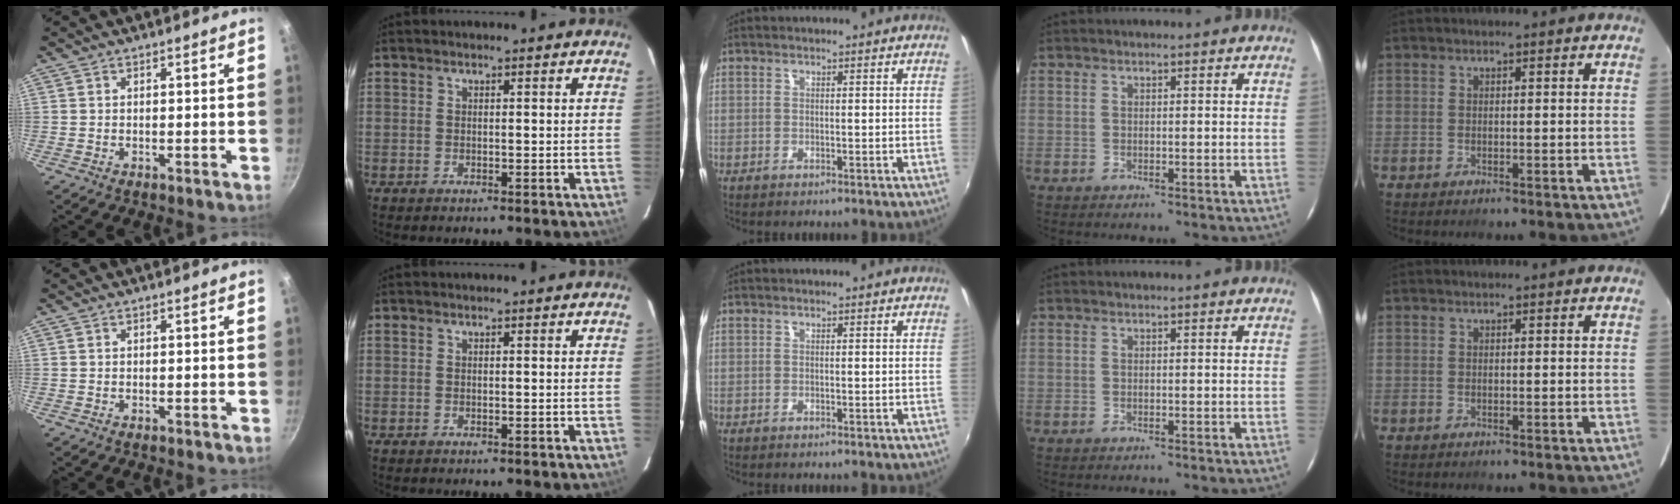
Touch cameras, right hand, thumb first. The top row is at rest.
{}